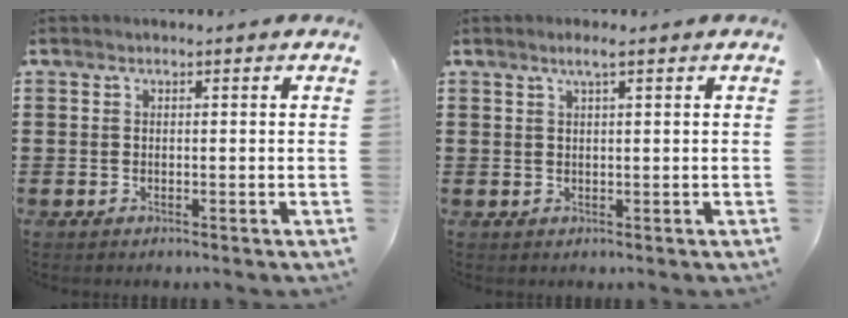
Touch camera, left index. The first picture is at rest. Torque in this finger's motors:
{"motor_torque": [0.25, 0.28, 0.05, 0.00]}